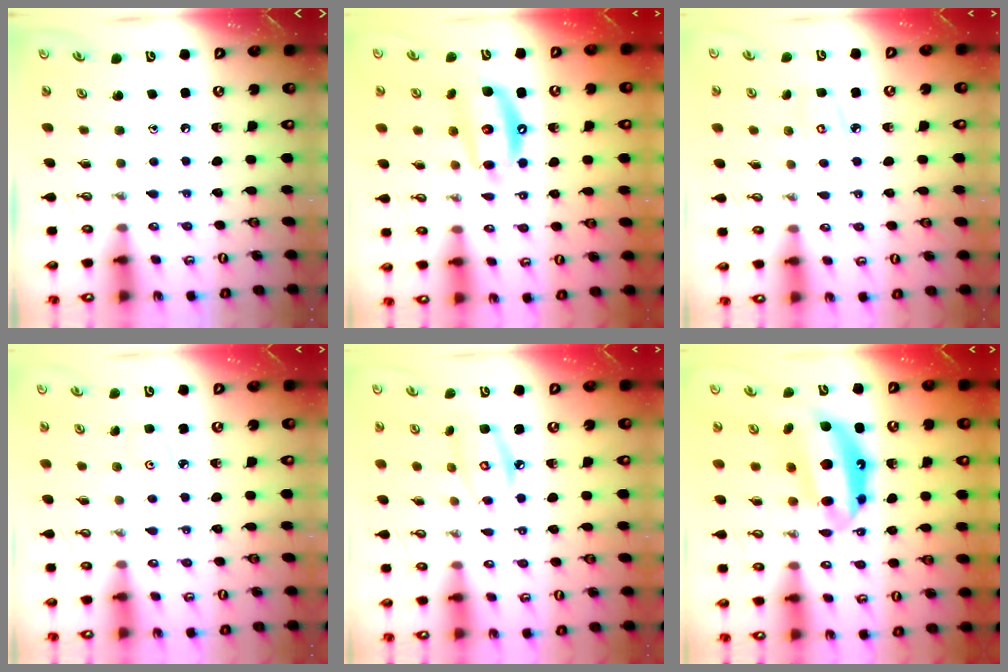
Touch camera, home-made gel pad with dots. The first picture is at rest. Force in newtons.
{"total": 10.7, "press": 10.7, "slide": 0.9}
{"total": 5.2, "press": 5.2, "slide": 0.4}
{"total": 3.0, "press": 3.0, "slide": 0.4}
{"total": 7.5, "press": 7.5, "slide": 0.5}
{"total": 15.3, "press": 15.3, "slide": 1.4}